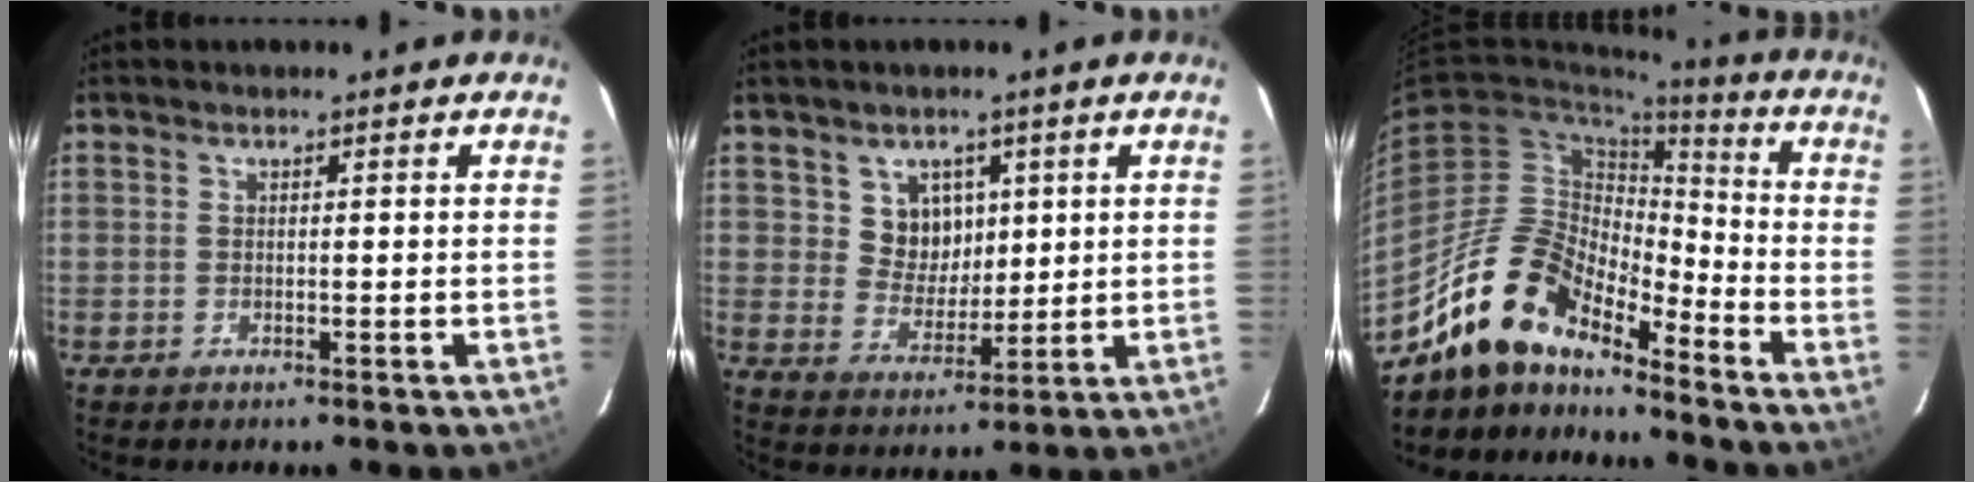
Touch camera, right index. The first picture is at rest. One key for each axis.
{"total": 6.6, "fx": 2.6, "fy": 5.8, "fz": 1.8, "tx": -0.029, "ty": 0.007, "tz": 0.056}
{"total": 15.3, "fx": -12.9, "fy": 5.0, "fz": 6.6, "tx": -0.126, "ty": 0.009, "tz": -0.245}